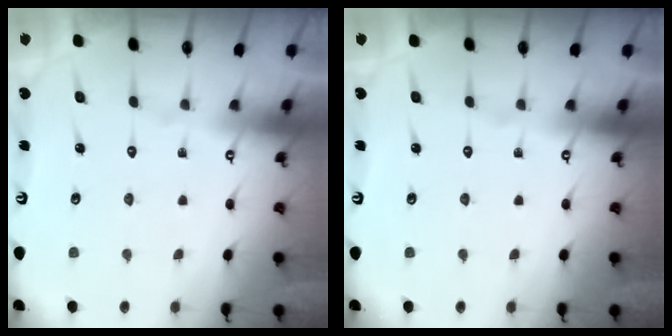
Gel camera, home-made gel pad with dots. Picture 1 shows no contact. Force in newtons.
{"total": 0.0}